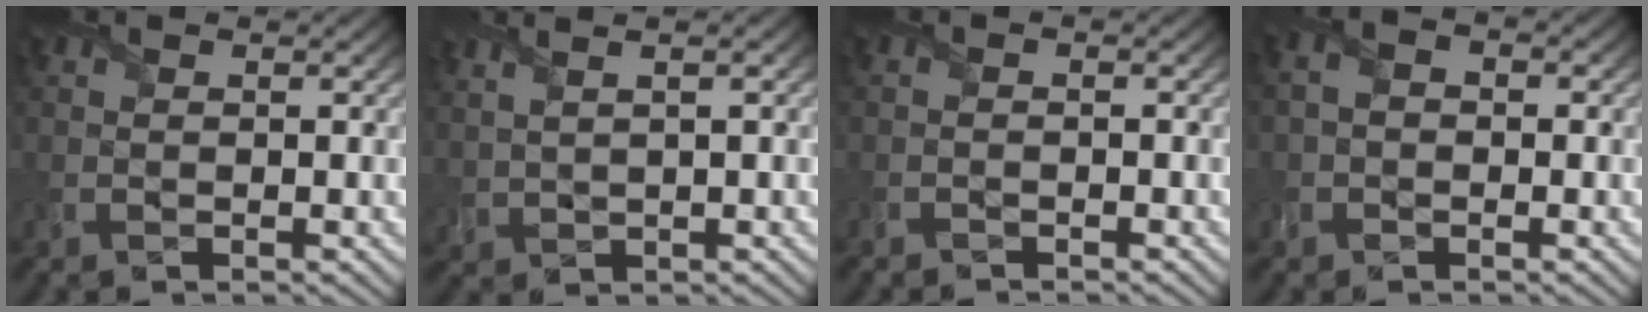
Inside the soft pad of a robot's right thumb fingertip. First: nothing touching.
{"total": 2.9, "force": [1.8, 0.3, 2.2], "torque": [-0.046, 0.013, 0.027]}
{"total": 1.1, "force": [-1.1, 0.0, -0.1], "torque": [0.004, -0.001, -0.023]}
{"total": 3.0, "force": [-0.4, 2.3, 1.9], "torque": [-0.031, 0.006, -0.021]}